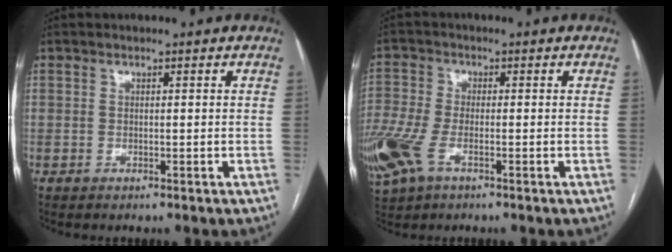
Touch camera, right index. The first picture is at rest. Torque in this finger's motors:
{"motor_torque": [0.46, -0.13, 0.48, 0.18]}